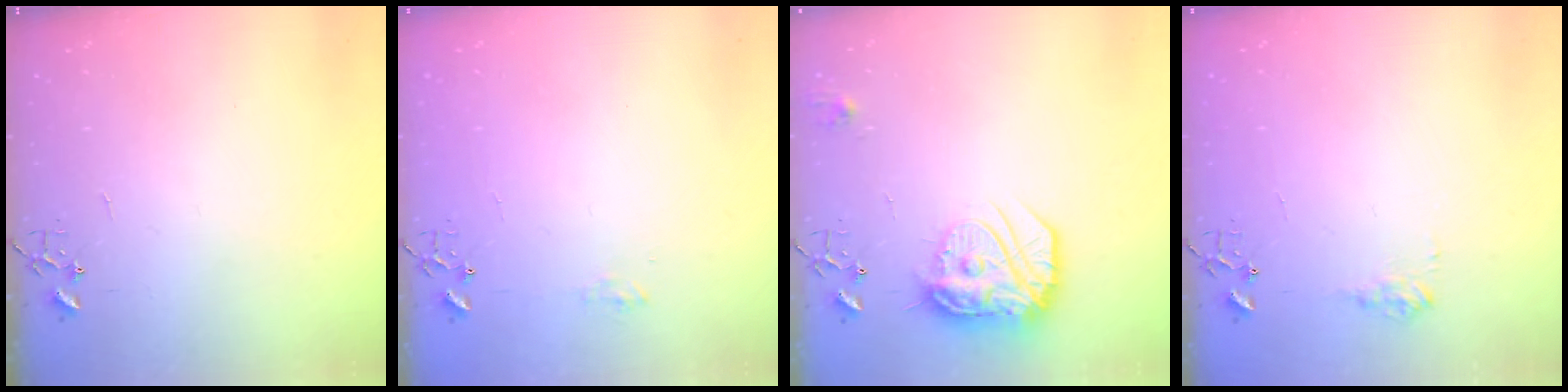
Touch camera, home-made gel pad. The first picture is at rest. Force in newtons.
{"total": 6.0, "press": 5.9, "slide": 0.8}
{"total": 17.3, "press": 17.2, "slide": 1.4}
{"total": 7.8, "press": 7.8, "slide": 0.1}